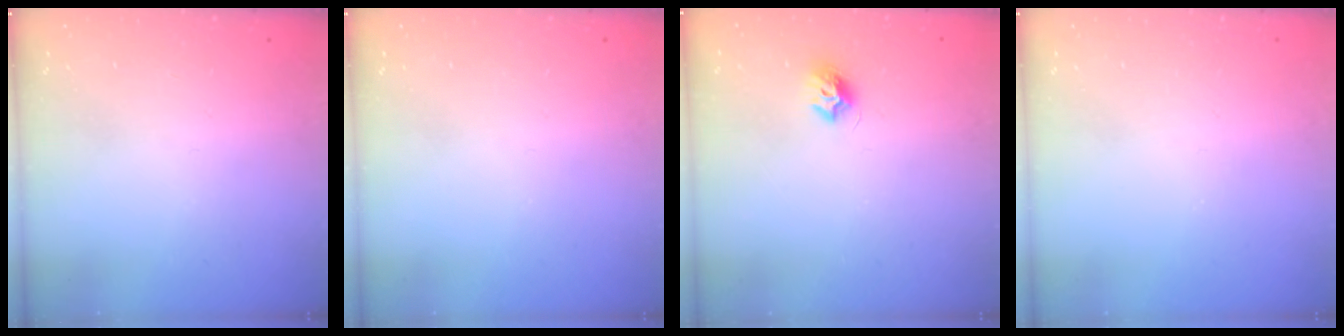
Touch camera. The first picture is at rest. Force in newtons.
{"total": 0.0}
{"total": 7.1, "press": 7.0, "slide": 0.3}
{"total": 0.0}